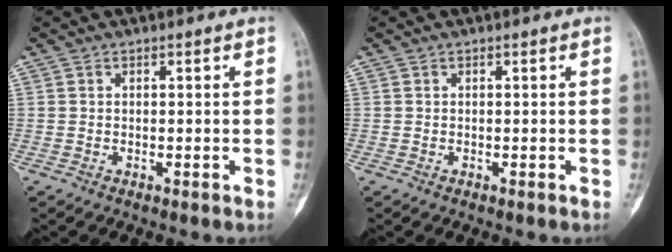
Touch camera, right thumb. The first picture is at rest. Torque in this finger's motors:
{"motor_torque": [0.00, 0.00, 0.07, -0.03, 0.01]}